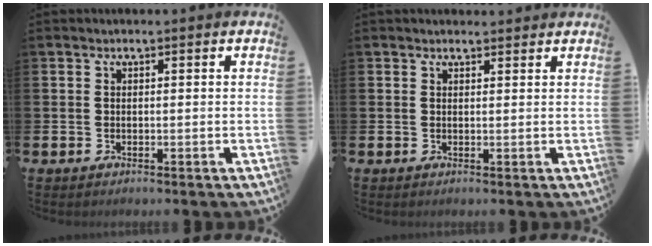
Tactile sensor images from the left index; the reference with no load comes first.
{"total": 1.1, "force": [1.0, 0.4, 0.1], "torque": [0.006, 0.001, 0.017]}